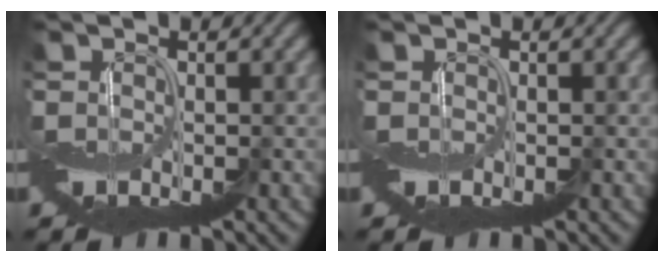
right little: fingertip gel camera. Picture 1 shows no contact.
{"total": 0.0}